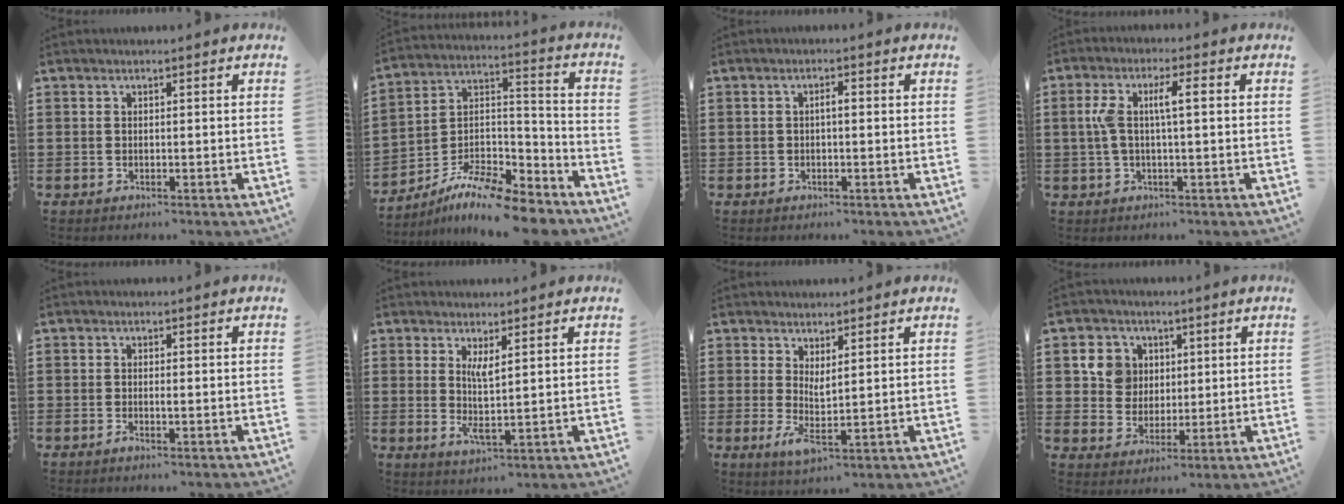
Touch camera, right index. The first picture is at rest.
{"total": 10.1, "force": [-8.8, 2.2, 4.4], "torque": [-0.083, 0.017, -0.176]}
{"total": 1.2, "force": [-0.2, 0.3, 1.2], "torque": [-0.023, 0.001, -0.004]}
{"total": 5.6, "force": [0.5, 1.4, 5.5], "torque": [-0.125, -0.002, -0.004]}
{"total": 0.8, "force": [-0.6, 0.0, 0.6], "torque": [-0.013, -0.005, -0.010]}
{"total": 3.3, "force": [1.1, 0.5, 3.1], "torque": [-0.063, -0.005, 0.021]}
{"total": 2.9, "force": [1.3, 0.6, 2.5], "torque": [-0.059, -0.011, 0.024]}
{"total": 6.8, "force": [1.9, 6.2, 2.0], "torque": [-0.052, 0.015, 0.032]}